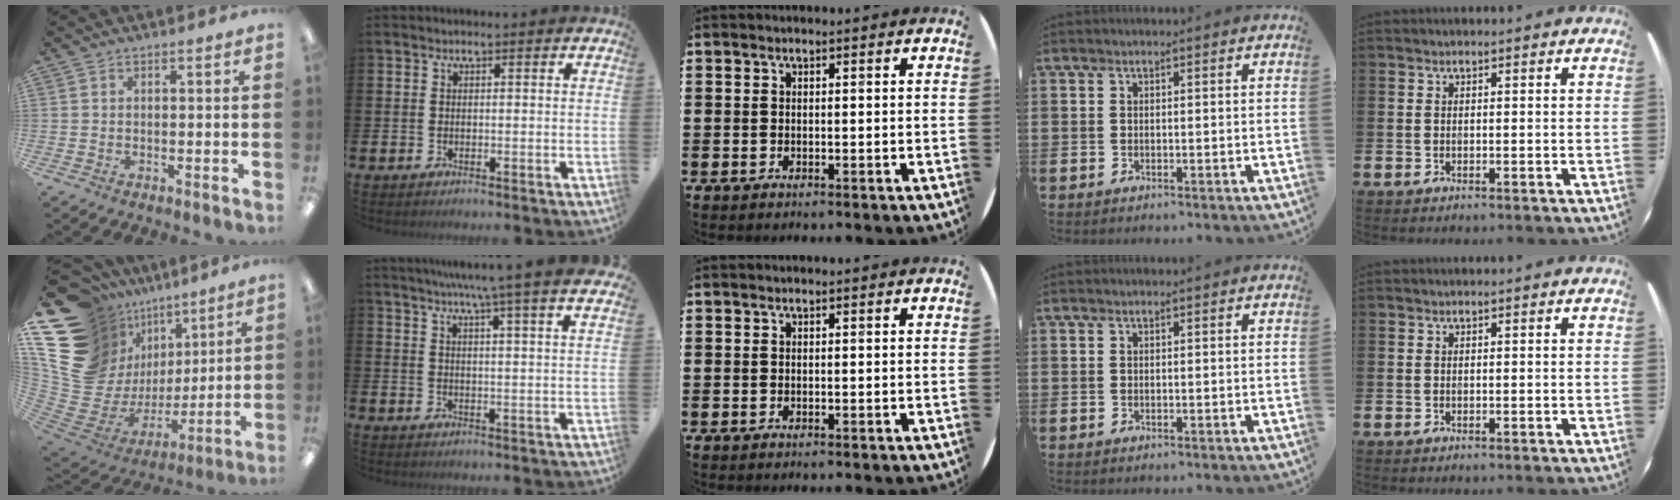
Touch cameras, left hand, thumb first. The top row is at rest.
{"thumb": {"total": 20.9, "force": [7.7, 17.2, 9.2], "torque": [-0.178, -0.093, 0.189]}, "index": {"total": 6.1, "force": [5.4, -1.2, 2.5], "torque": [-0.055, -0.029, 0.090]}}